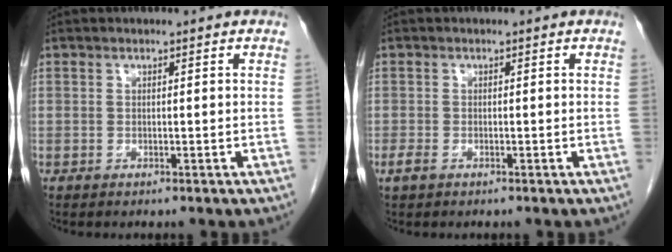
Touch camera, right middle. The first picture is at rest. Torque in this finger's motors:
{"motor_torque": [-0.02, 0.03, 0.04, 0.03]}